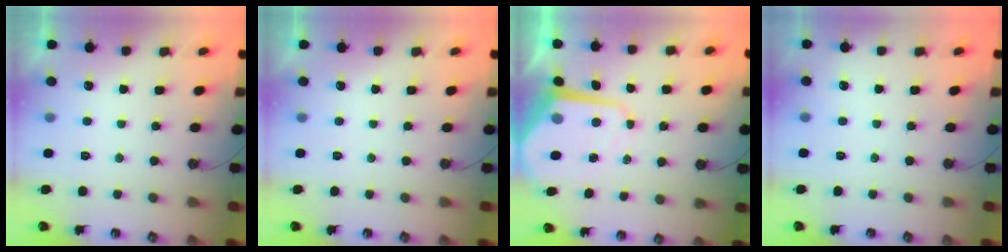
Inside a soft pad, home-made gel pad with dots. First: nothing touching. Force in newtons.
{"total": 0.0}
{"total": 9.3, "press": 9.3, "slide": 0.8}
{"total": 2.2, "press": 2.1, "slide": 0.3}